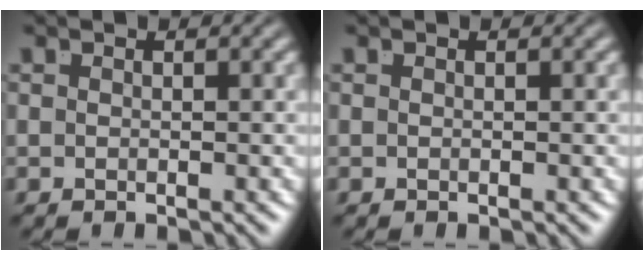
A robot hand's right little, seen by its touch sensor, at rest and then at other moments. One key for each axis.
{"total": 0.0}